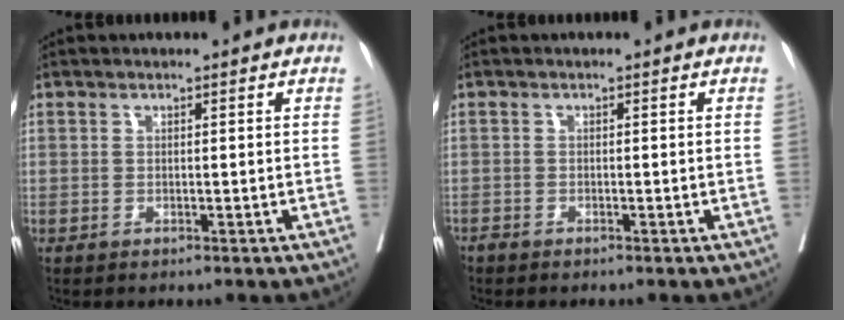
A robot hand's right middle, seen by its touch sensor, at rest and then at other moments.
{"total": 0.6, "force": [-0.6, 0.1, 0.1], "torque": [-0.008, -0.002, -0.016]}